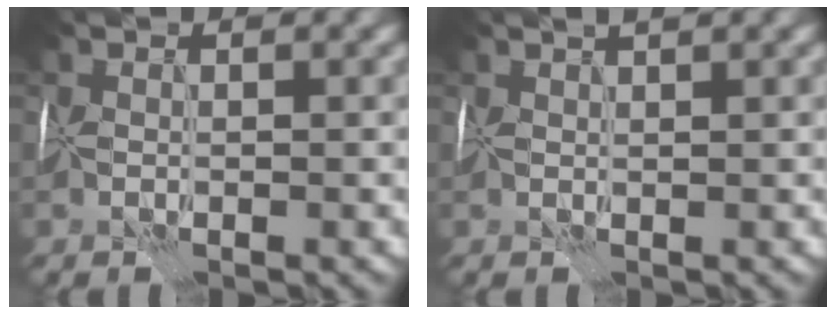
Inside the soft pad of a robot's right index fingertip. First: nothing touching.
{"total": 1.6, "force": [1.1, 0.1, 1.2], "torque": [-0.014, 0.013, 0.010]}